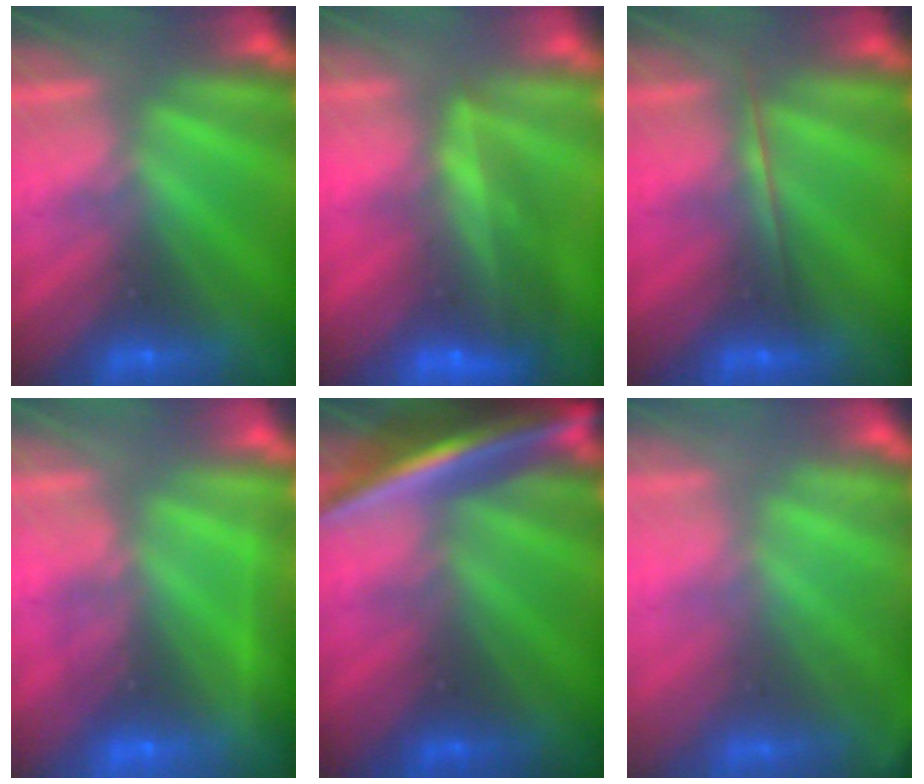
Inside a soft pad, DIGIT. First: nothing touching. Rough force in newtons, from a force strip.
{"total": 7.5}
{"total": 1.7}
{"total": 2.3}
{"total": 7.0}
{"total": 1.8}